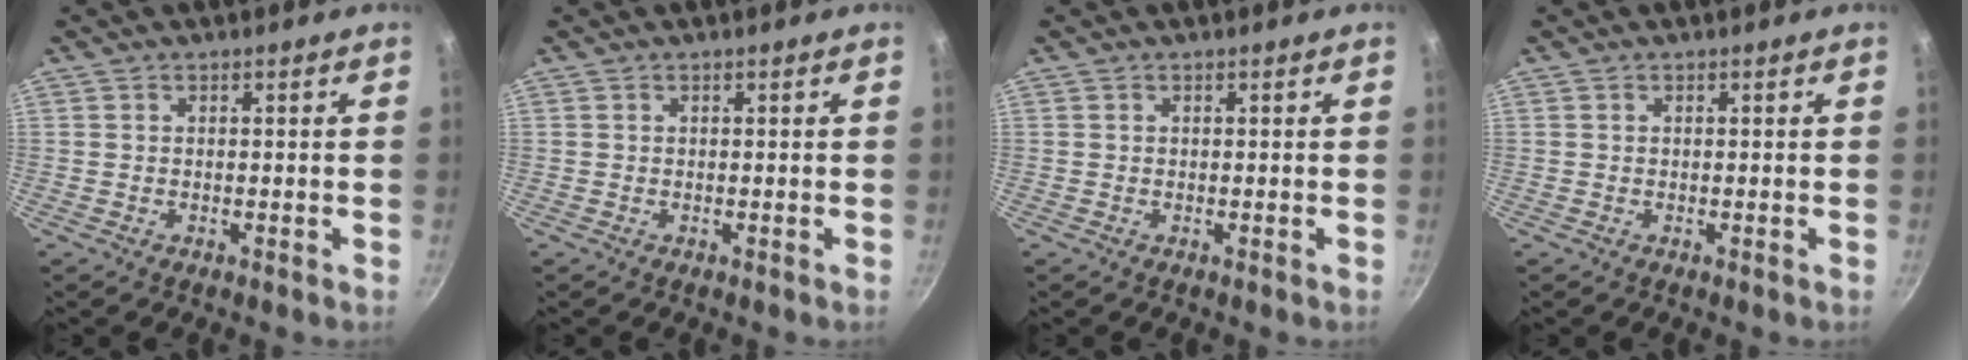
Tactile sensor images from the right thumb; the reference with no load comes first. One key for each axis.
{"total": 0.0}
{"total": 0.0}
{"total": 0.0}